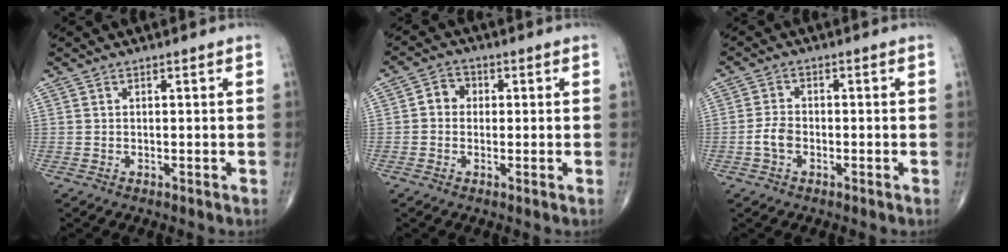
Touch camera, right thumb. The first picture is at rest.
{"total": 3.8, "force": [0.1, 3.4, 1.8], "torque": [-0.012, 0.013, -0.008]}
{"total": 3.4, "force": [-1.2, 2.2, 2.3], "torque": [-0.046, 0.011, -0.027]}